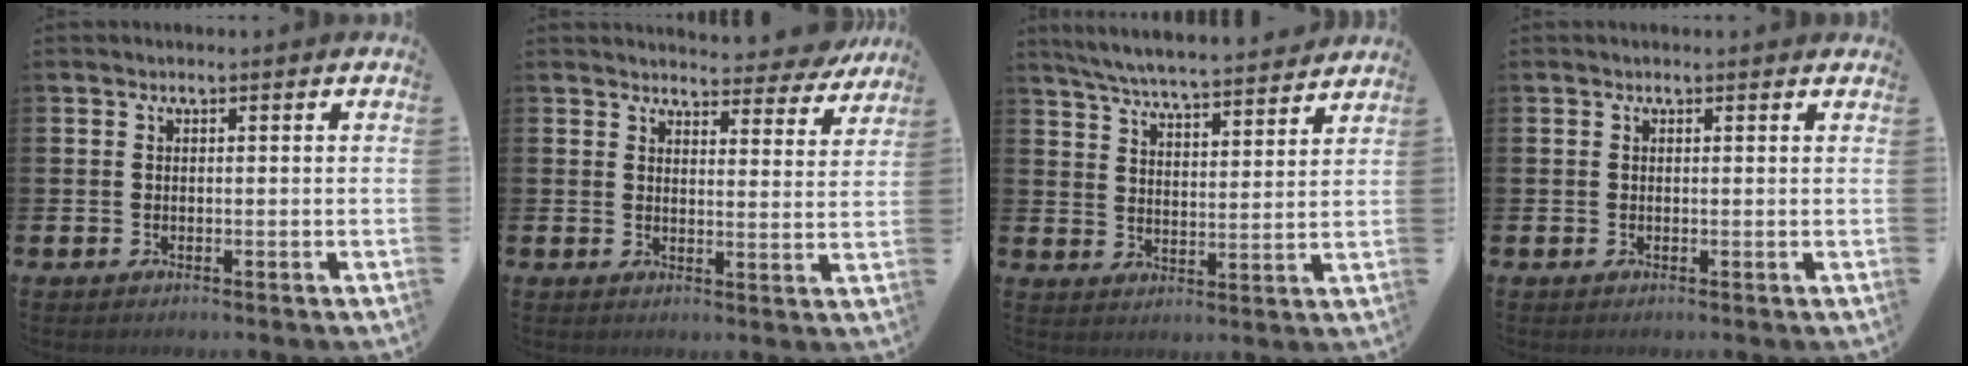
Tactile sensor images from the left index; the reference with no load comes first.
{"total": 4.4, "force": [4.3, 0.7, 0.4], "torque": [-0.010, -0.031, 0.074]}
{"total": 6.4, "force": [6.3, 0.2, 1.5], "torque": [-0.054, -0.045, 0.110]}
{"total": 0.0}